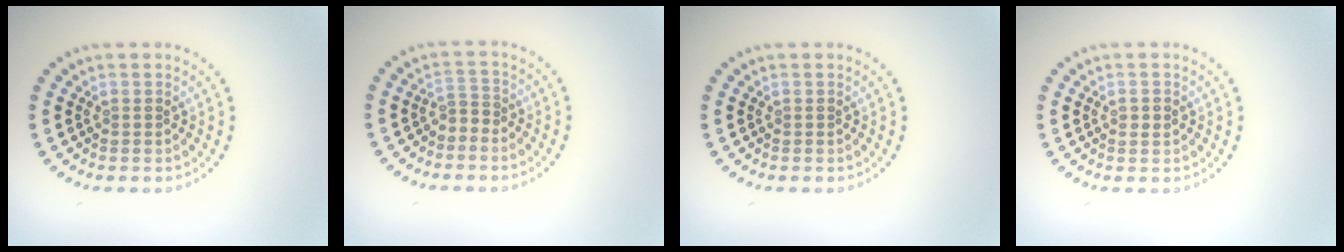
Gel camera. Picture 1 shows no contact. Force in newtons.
{"total": 1.2, "press": 0.9, "slide": 0.8}
{"total": 0.0}
{"total": 0.9, "press": 0.9, "slide": 0.2}